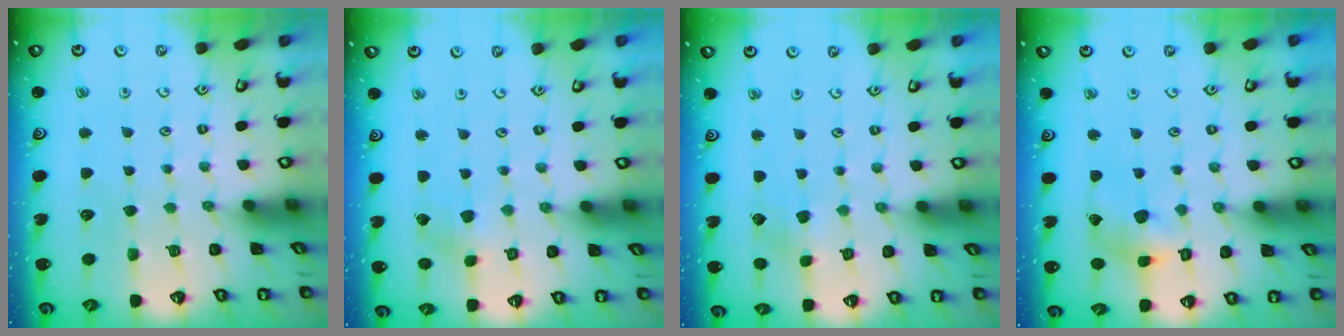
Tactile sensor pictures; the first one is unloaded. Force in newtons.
{"total": 2.1, "press": 2.1, "slide": 0.2}
{"total": 1.3, "press": 1.3, "slide": 0.1}
{"total": 9.9, "press": 9.8, "slide": 1.1}